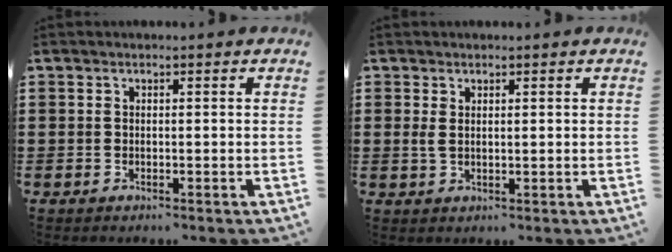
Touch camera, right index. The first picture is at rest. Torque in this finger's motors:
{"motor_torque": [-0.03, 0.15, 0.05, 0.01]}